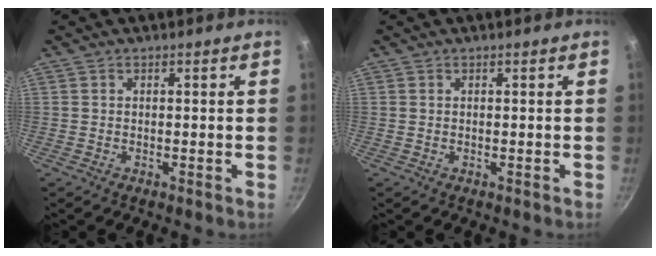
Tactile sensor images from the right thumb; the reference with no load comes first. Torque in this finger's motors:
{"motor_torque": [0.22, -0.01, 0.31, -0.18, -0.03]}